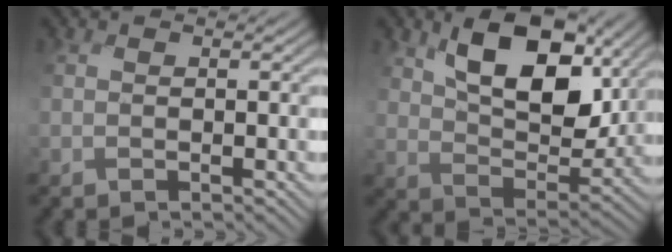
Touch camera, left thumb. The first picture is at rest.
{"total": 12.2, "force": [5.3, 6.7, 8.7], "torque": [-0.156, -0.006, 0.089]}